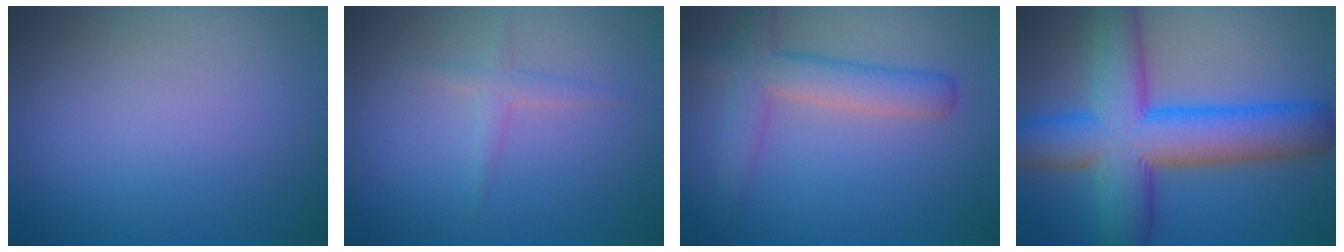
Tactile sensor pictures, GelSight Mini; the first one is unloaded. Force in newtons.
{"total": 1.3, "press": 1.3, "slide": 0.0}
{"total": 4.4, "press": 4.4, "slide": 0.3}
{"total": 12.3, "press": 12.3, "slide": 0.3}